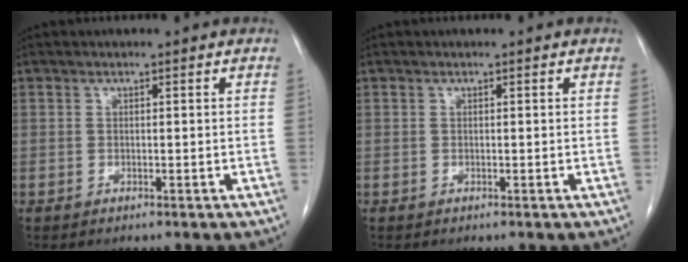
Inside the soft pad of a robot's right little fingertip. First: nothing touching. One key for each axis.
{"total": 0.0}